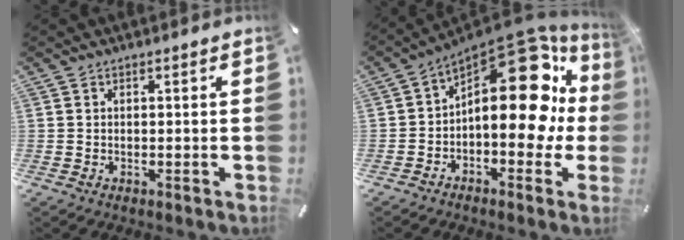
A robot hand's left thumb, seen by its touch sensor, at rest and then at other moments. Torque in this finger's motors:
{"motor_torque": [1.04, 1.20, 0.99, -0.18, 0.24]}